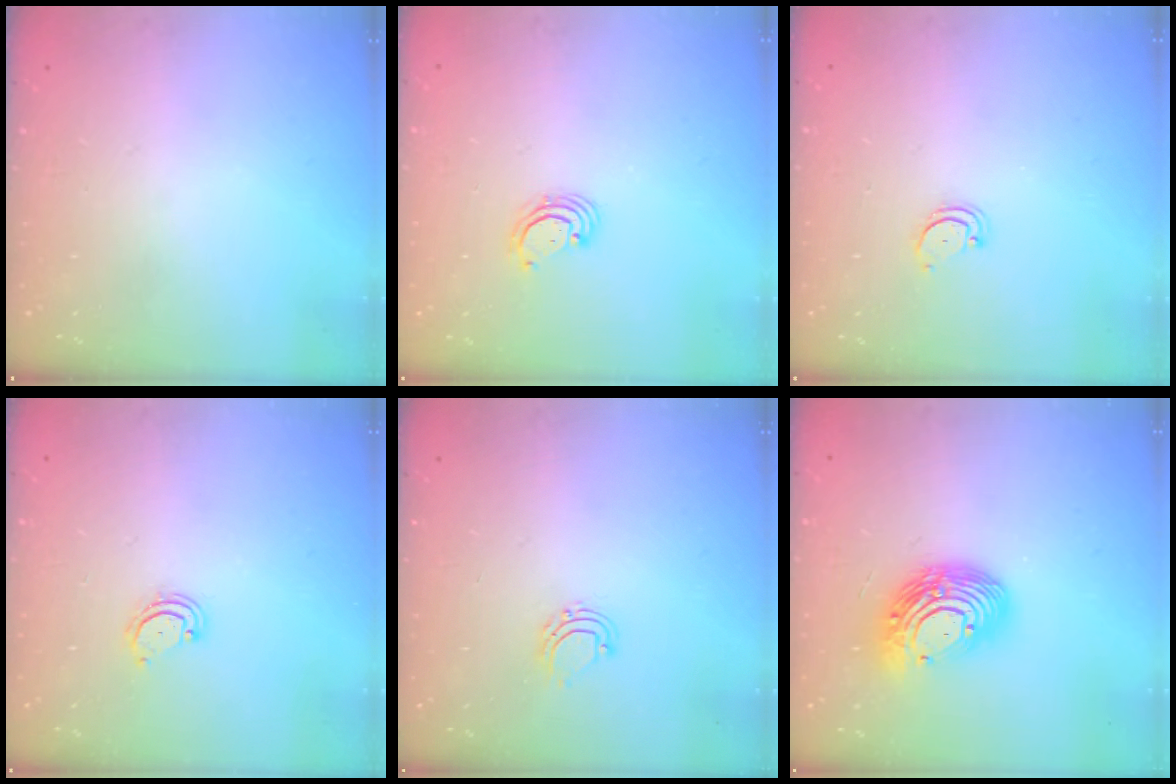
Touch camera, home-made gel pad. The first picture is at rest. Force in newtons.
{"total": 2.8, "press": 2.8, "slide": 0.3}
{"total": 2.7, "press": 2.7, "slide": 0.3}
{"total": 3.3, "press": 3.3, "slide": 0.3}
{"total": 6.8, "press": 6.8, "slide": 0.5}
{"total": 14.5, "press": 14.4, "slide": 1.3}